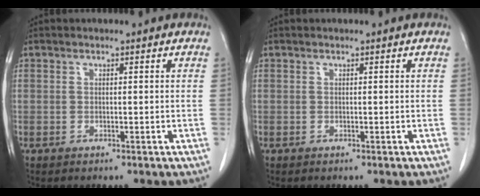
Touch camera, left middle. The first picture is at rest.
{"total": 0.0}